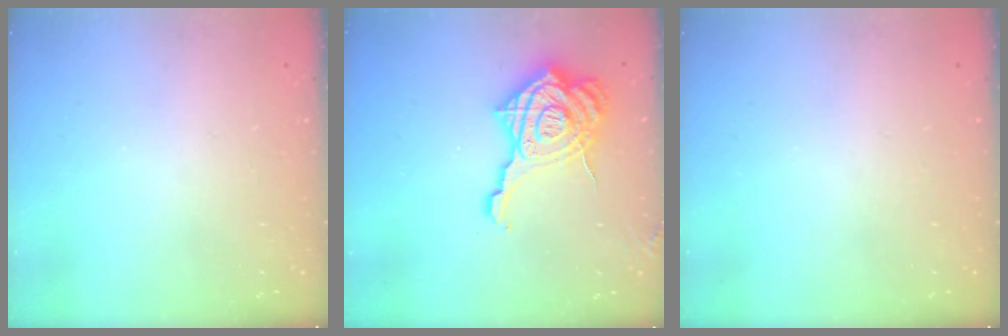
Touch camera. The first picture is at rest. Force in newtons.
{"total": 23.7, "press": 23.6, "slide": 2.4}
{"total": 0.0}